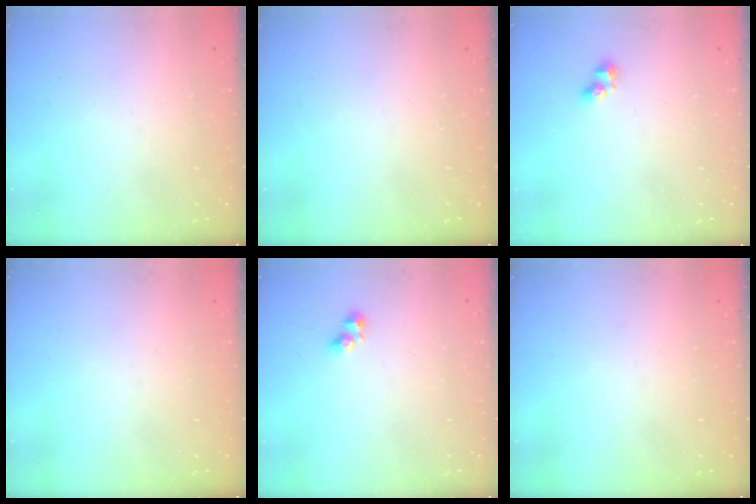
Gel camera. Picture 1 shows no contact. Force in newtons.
{"total": 0.0}
{"total": 2.7, "press": 2.5, "slide": 1.0}
{"total": 0.0}
{"total": 3.6, "press": 3.4, "slide": 1.3}
{"total": 0.0}